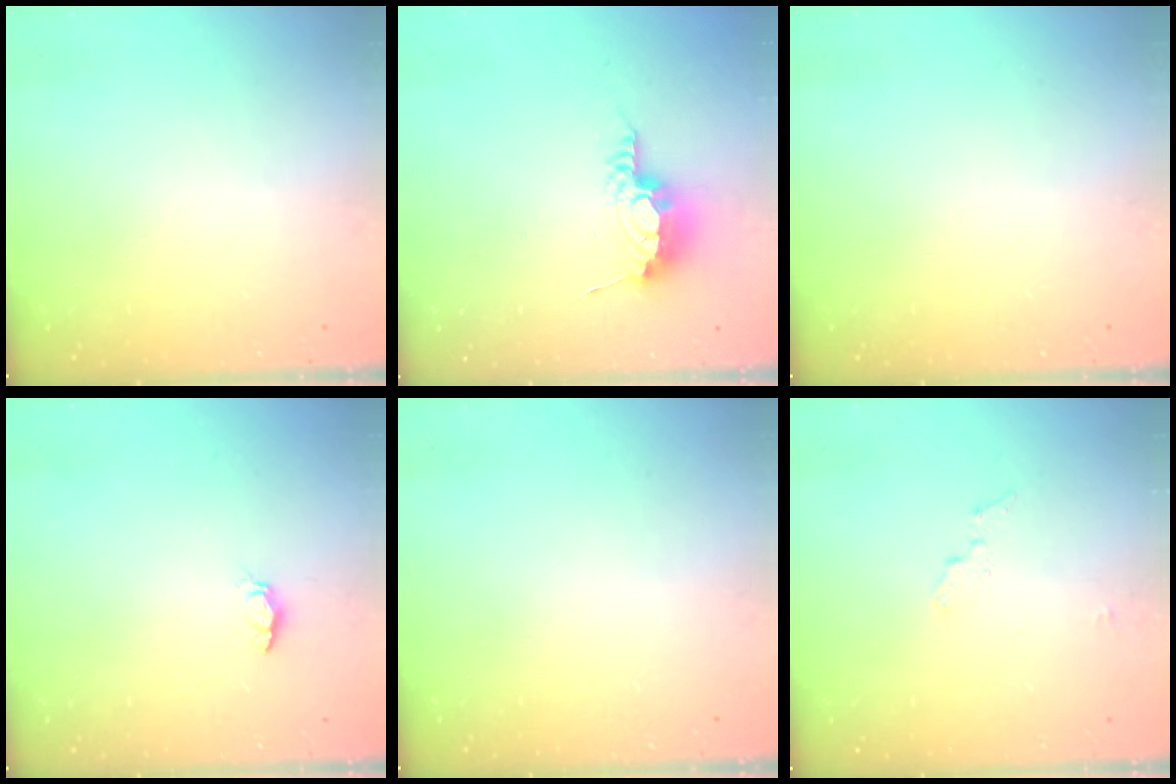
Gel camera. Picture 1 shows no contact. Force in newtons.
{"total": 8.6, "press": 8.6, "slide": 0.8}
{"total": 0.0}
{"total": 2.5, "press": 2.5, "slide": 0.4}
{"total": 0.0}
{"total": 4.4, "press": 4.4, "slide": 0.4}